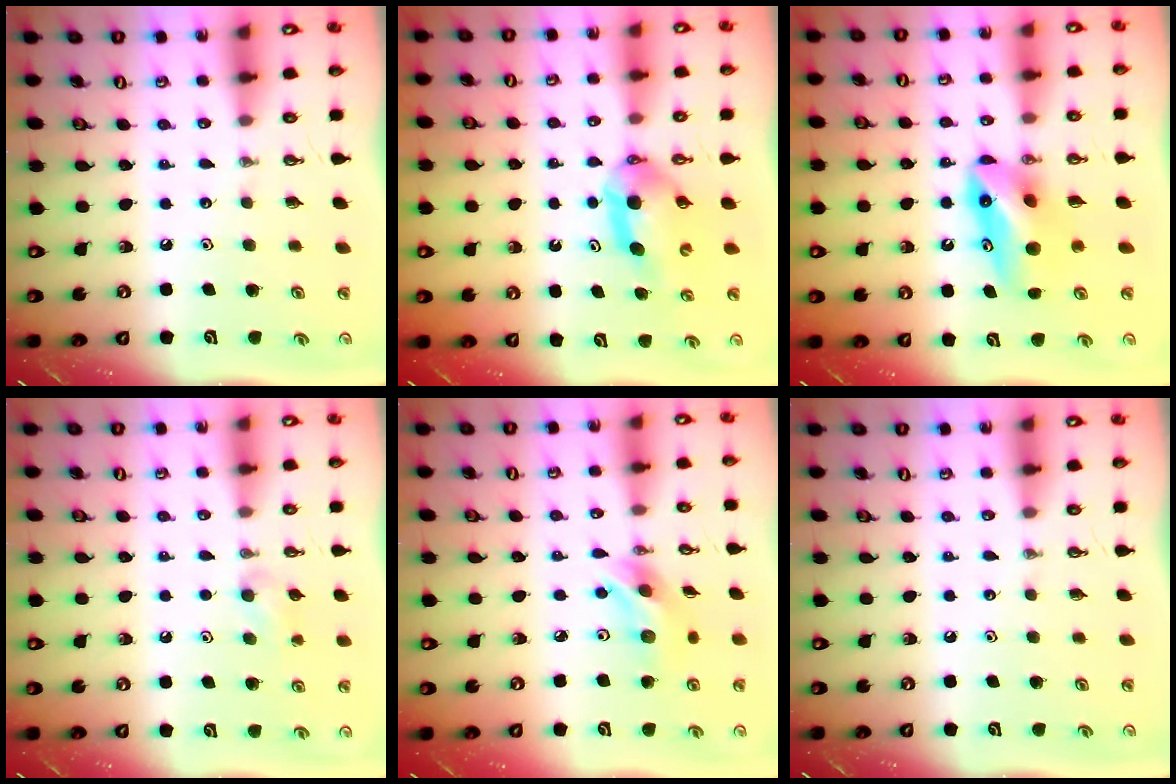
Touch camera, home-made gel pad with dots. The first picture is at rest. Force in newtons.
{"total": 6.2, "press": 6.1, "slide": 1.0}
{"total": 10.7, "press": 8.6, "slide": 6.3}
{"total": 9.9, "press": 6.3, "slide": 7.7}
{"total": 11.0, "press": 11.0, "slide": 0.6}
{"total": 0.0}